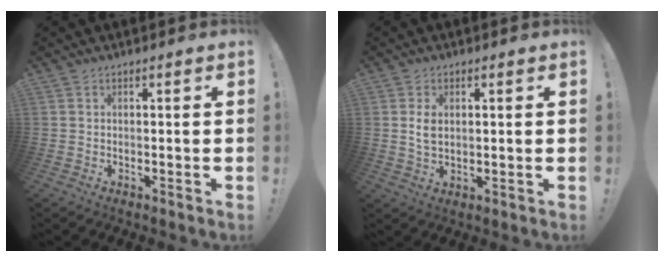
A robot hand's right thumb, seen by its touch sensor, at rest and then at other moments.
{"total": 4.0, "force": [0.9, 2.5, 3.0], "torque": [-0.049, -0.006, 0.013]}